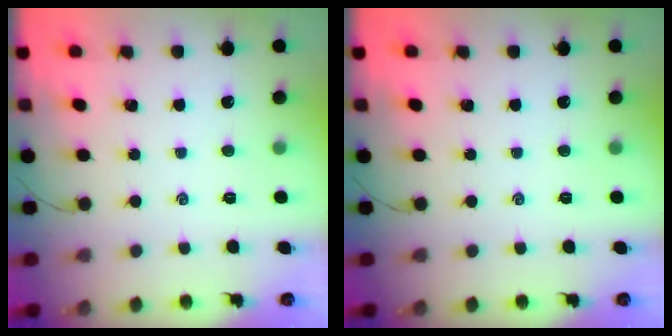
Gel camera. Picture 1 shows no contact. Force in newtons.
{"total": 0.0}